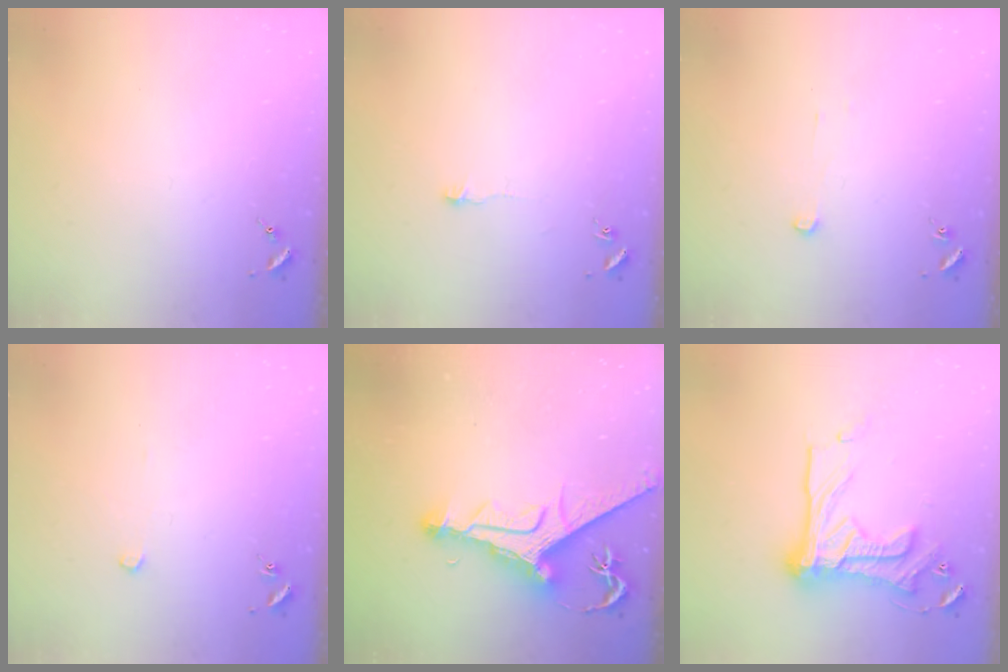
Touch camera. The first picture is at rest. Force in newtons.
{"total": 4.5, "press": 4.5, "slide": 0.4}
{"total": 2.9, "press": 2.9, "slide": 0.2}
{"total": 2.9, "press": 2.9, "slide": 0.1}
{"total": 13.6, "press": 13.5, "slide": 1.7}
{"total": 19.3, "press": 19.1, "slide": 2.9}